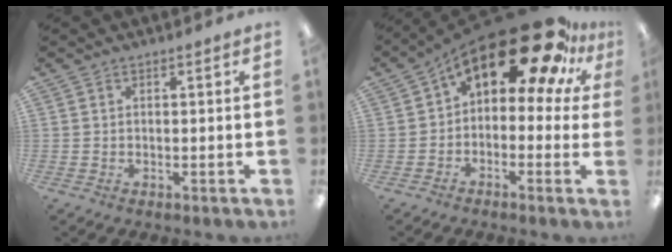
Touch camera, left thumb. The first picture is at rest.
{"total": 19.4, "force": [11.5, 8.0, 13.5], "torque": [-0.200, -0.082, 0.188]}